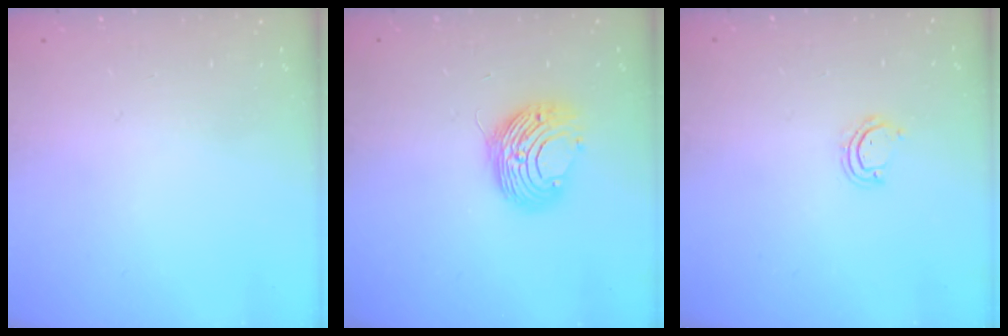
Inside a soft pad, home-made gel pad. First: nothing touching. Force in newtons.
{"total": 9.5, "press": 9.5, "slide": 0.1}
{"total": 3.8, "press": 3.8, "slide": 0.2}